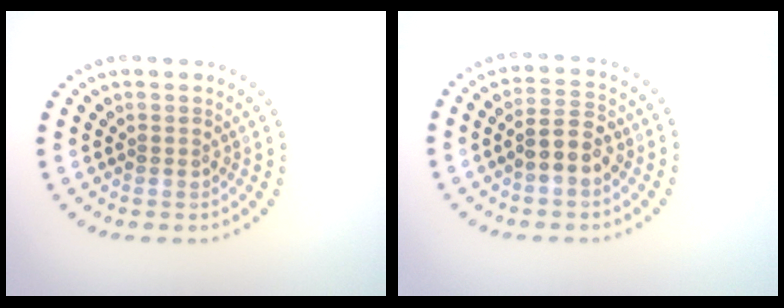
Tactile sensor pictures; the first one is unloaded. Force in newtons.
{"total": 3.1, "press": 3.1, "slide": 0.7}